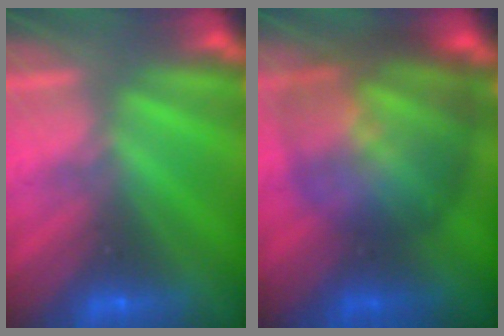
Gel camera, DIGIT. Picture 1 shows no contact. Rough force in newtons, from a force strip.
{"total": 9.0}